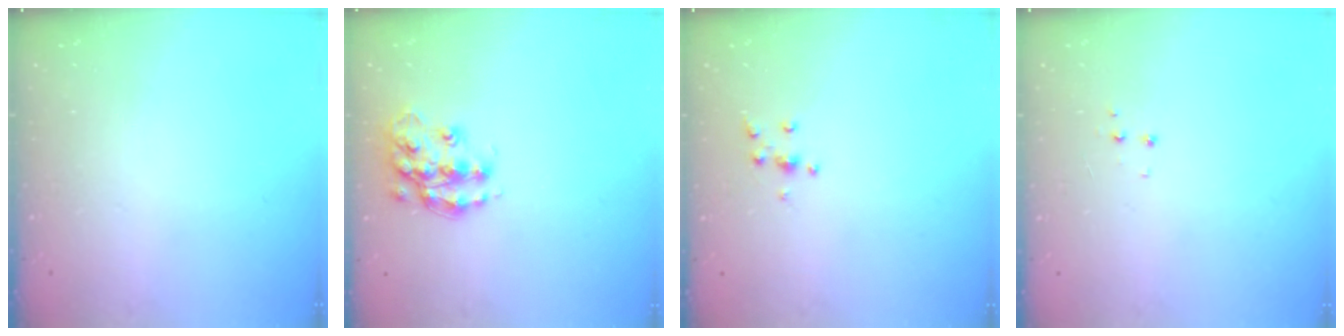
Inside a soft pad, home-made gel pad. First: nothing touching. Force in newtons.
{"total": 13.4, "press": 13.4, "slide": 0.9}
{"total": 4.5, "press": 4.5, "slide": 0.5}
{"total": 3.4, "press": 3.3, "slide": 0.6}